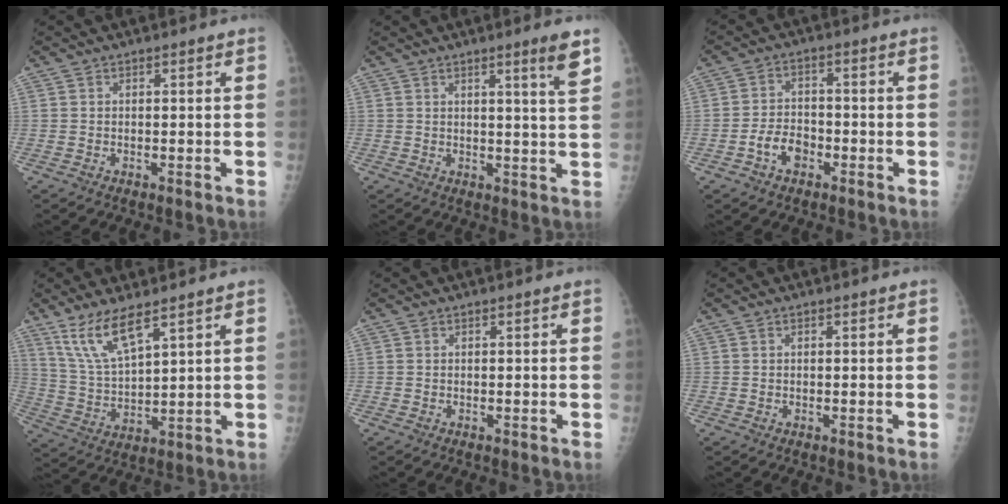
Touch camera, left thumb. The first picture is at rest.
{"total": 5.0, "force": [2.9, -0.6, 4.0], "torque": [-0.057, -0.026, 0.042]}
{"total": 5.5, "force": [-2.5, 3.8, 3.2], "torque": [-0.046, 0.025, -0.047]}
{"total": 9.8, "force": [6.7, 2.4, 6.7], "torque": [-0.135, -0.033, 0.148]}
{"total": 0.0}
{"total": 0.0}